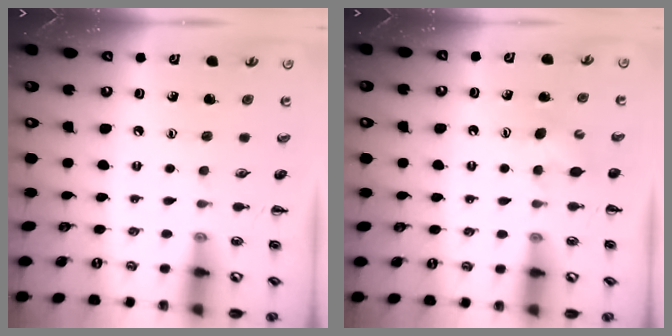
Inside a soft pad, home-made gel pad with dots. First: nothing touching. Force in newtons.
{"total": 2.9, "press": 2.9, "slide": 0.6}